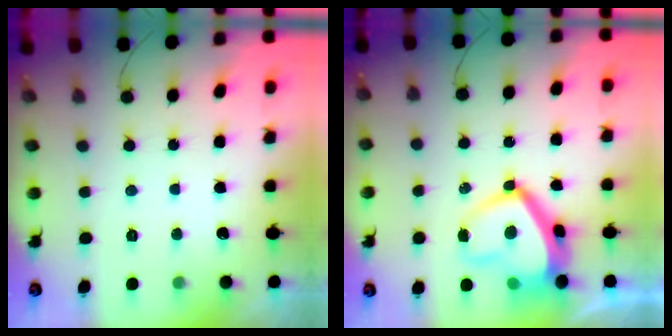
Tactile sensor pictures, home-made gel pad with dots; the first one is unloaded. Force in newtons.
{"total": 14.6, "press": 14.6, "slide": 1.3}